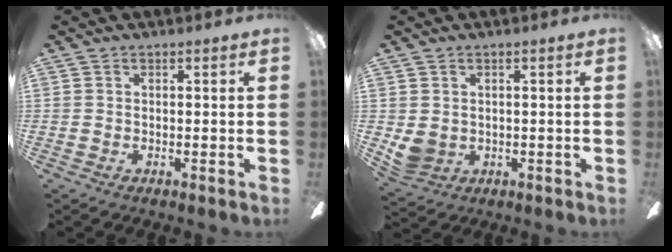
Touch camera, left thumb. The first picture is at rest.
{"total": 4.7, "force": [0.3, 4.1, 2.3], "torque": [-0.049, 0.000, 0.008]}